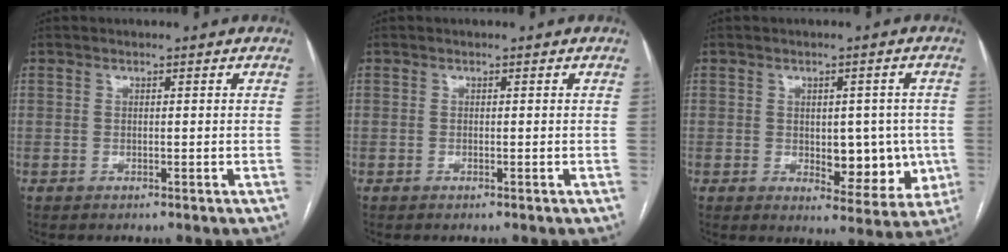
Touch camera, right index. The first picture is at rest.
{"total": 0.0}
{"total": 9.1, "force": [-0.9, 4.9, 7.6], "torque": [-0.078, 0.003, 0.000]}